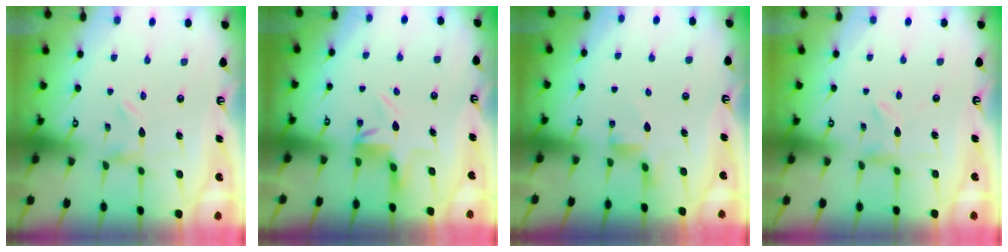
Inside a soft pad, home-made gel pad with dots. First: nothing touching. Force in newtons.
{"total": 3.9, "press": 3.9, "slide": 0.4}
{"total": 4.0, "press": 3.9, "slide": 0.6}
{"total": 2.0, "press": 2.0, "slide": 0.3}